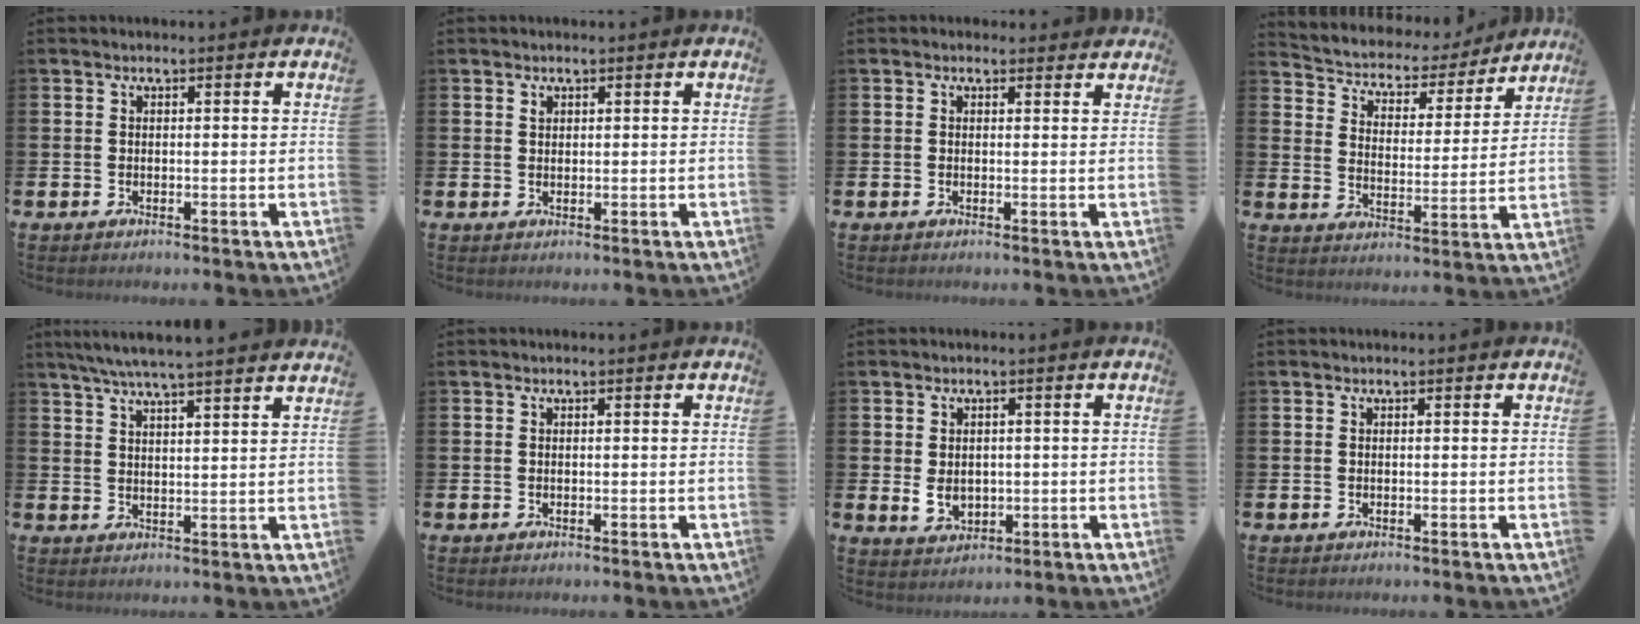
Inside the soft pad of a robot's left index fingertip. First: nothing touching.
{"total": 1.0, "force": [0.8, 0.5, 0.2], "torque": [0.016, -0.006, 0.011]}
{"total": 1.0, "force": [0.9, 0.5, 0.0], "torque": [0.006, 0.003, 0.014]}
{"total": 4.5, "force": [4.1, 1.9, 0.3], "torque": [-0.033, -0.039, 0.062]}
{"total": 5.7, "force": [5.4, -0.5, 1.6], "torque": [-0.055, -0.022, 0.099]}
{"total": 0.0}
{"total": 2.9, "force": [0.2, 2.1, 1.9], "torque": [-0.024, 0.000, -0.001]}
{"total": 0.0}